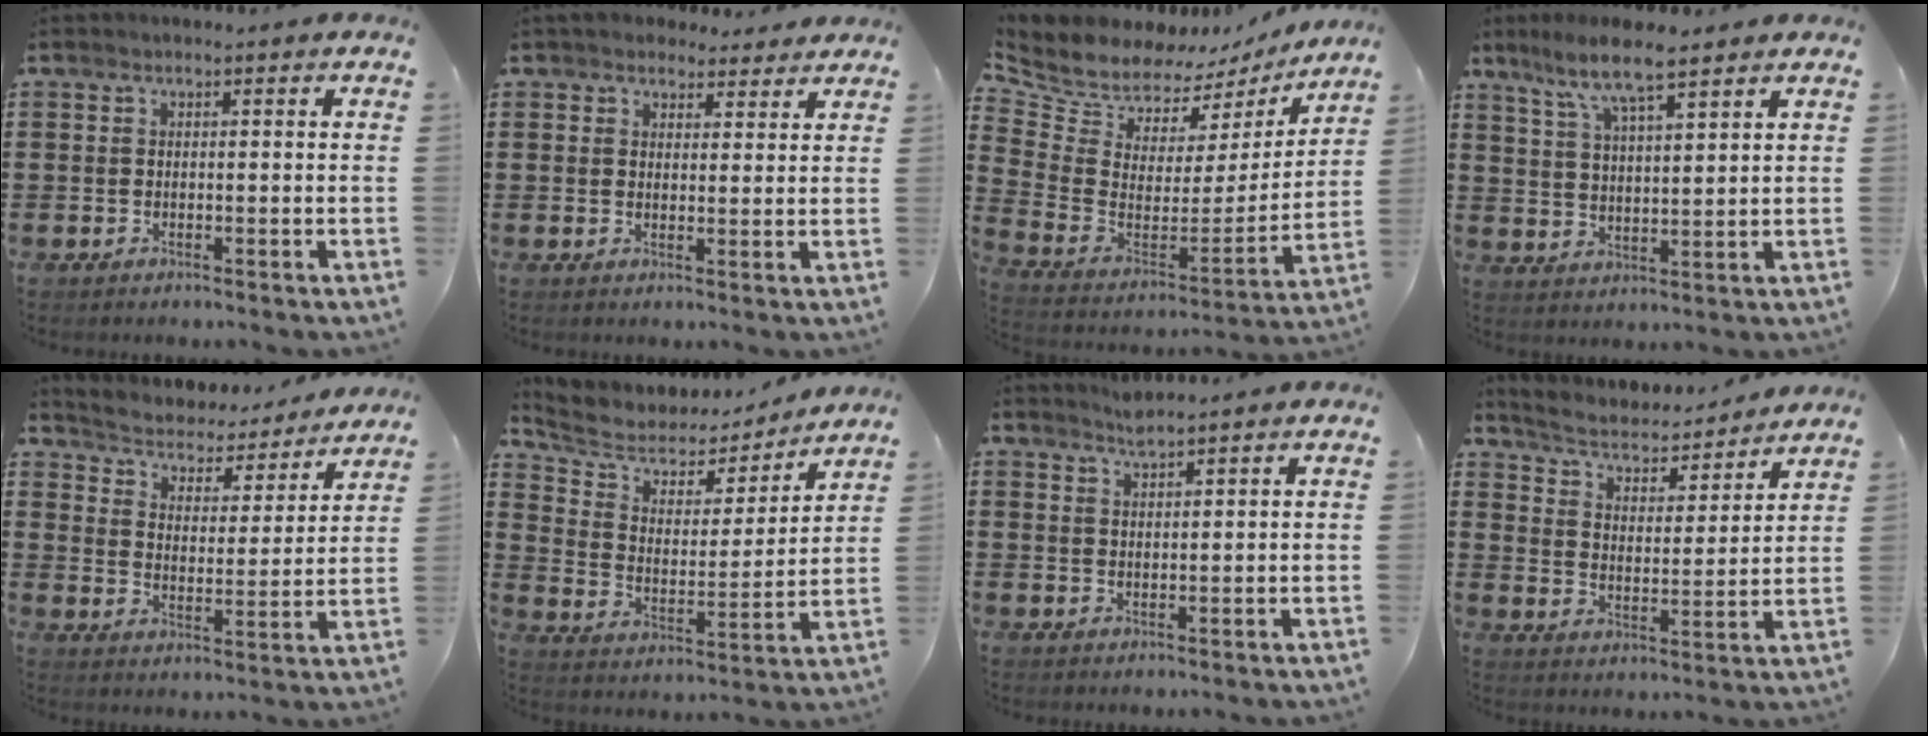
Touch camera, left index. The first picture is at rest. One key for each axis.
{"total": 3.5, "fx": 3.1, "fy": 1.6, "fz": 0.6, "tx": -0.022, "ty": -0.001, "tz": 0.058}
{"total": 8.2, "fx": 7.8, "fy": 2.7, "fz": 0.6, "tx": -0.069, "ty": -0.067, "tz": 0.138}
{"total": 6.8, "fx": 5.4, "fy": 0.8, "fz": 4.2, "tx": -0.098, "ty": -0.013, "tz": 0.092}
{"total": 3.5, "fx": 3.5, "fy": 0.6, "fz": 0.0, "tx": -0.024, "ty": -0.033, "tz": 0.050}
{"total": 5.7, "fx": 4.7, "fy": 2.9, "fz": 1.5, "tx": -0.064, "ty": -0.026, "tz": 0.075}
{"total": 2.1, "fx": 2.0, "fy": -0.1, "fz": 0.7, "tx": -0.017, "ty": 0.001, "tz": 0.038}
{"total": 3.5, "fx": 3.2, "fy": 0.8, "fz": 0.9, "tx": -0.037, "ty": -0.027, "tz": 0.046}